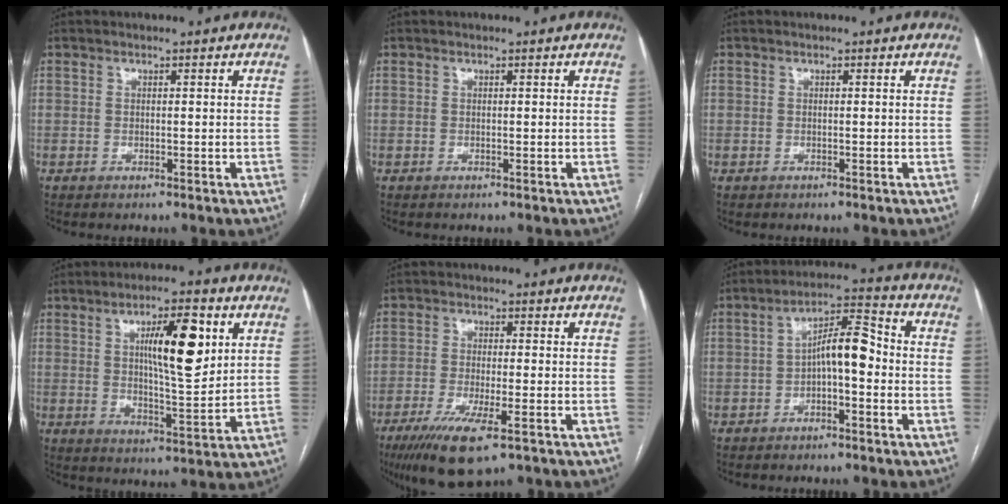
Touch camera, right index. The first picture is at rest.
{"total": 0.0}
{"total": 0.6, "force": [-0.3, 0.5, 0.0], "torque": [-0.003, 0.006, -0.006]}
{"total": 11.6, "force": [3.7, 2.5, 10.6], "torque": [-0.170, 0.004, 0.062]}
{"total": 10.1, "force": [-6.1, 1.7, 7.9], "torque": [-0.141, -0.027, -0.099]}
{"total": 7.4, "force": [-1.1, 2.3, 7.0], "torque": [-0.118, 0.032, -0.019]}